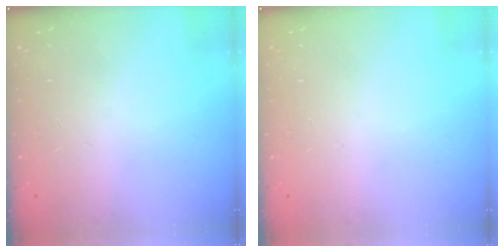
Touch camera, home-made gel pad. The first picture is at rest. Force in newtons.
{"total": 0.0}